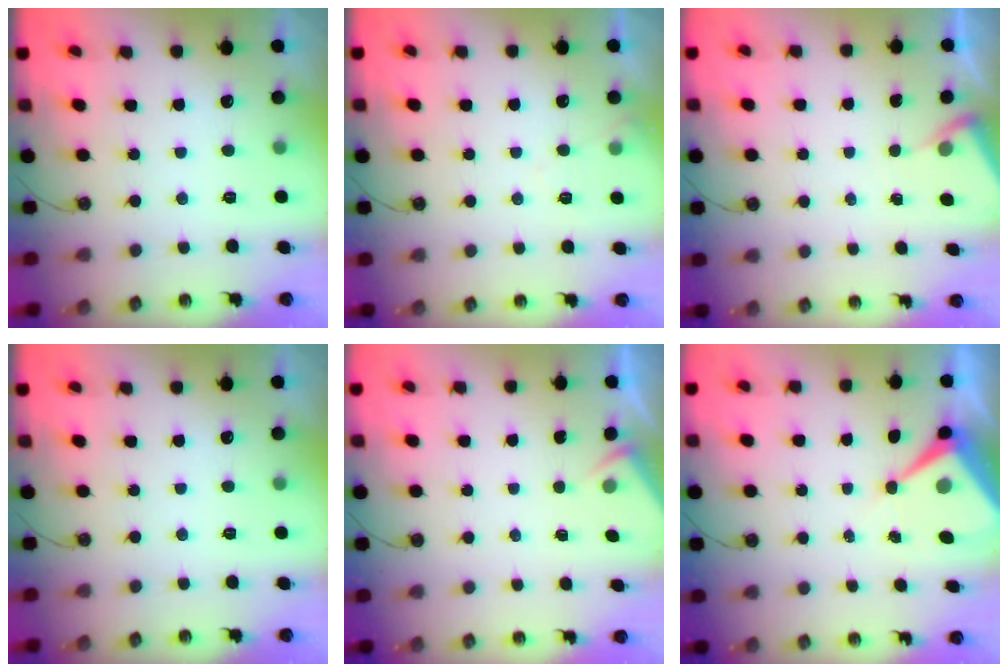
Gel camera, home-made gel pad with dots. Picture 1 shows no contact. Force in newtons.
{"total": 4.6, "press": 4.5, "slide": 0.6}
{"total": 3.0, "press": 3.0, "slide": 0.5}
{"total": 0.0}
{"total": 2.6, "press": 2.6, "slide": 0.4}
{"total": 7.8, "press": 7.8, "slide": 0.7}